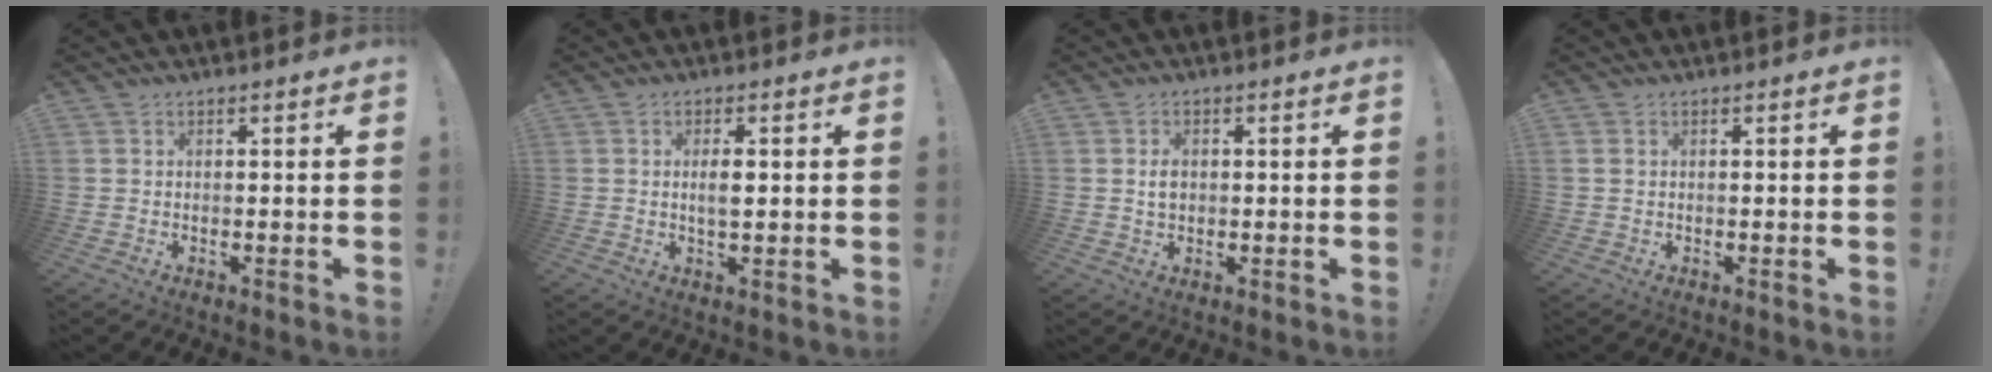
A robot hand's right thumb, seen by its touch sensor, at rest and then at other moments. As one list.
[{"total": 3.5, "force": [0.3, 1.3, 3.2], "torque": [-0.048, -0.003, 0.001]}, {"total": 2.8, "force": [0.1, 2.1, 1.9], "torque": [-0.028, 0.001, 0.001]}, {"total": 0.7, "force": [0.3, 0.5, 0.3], "torque": [-0.012, 0.004, 0.006]}]